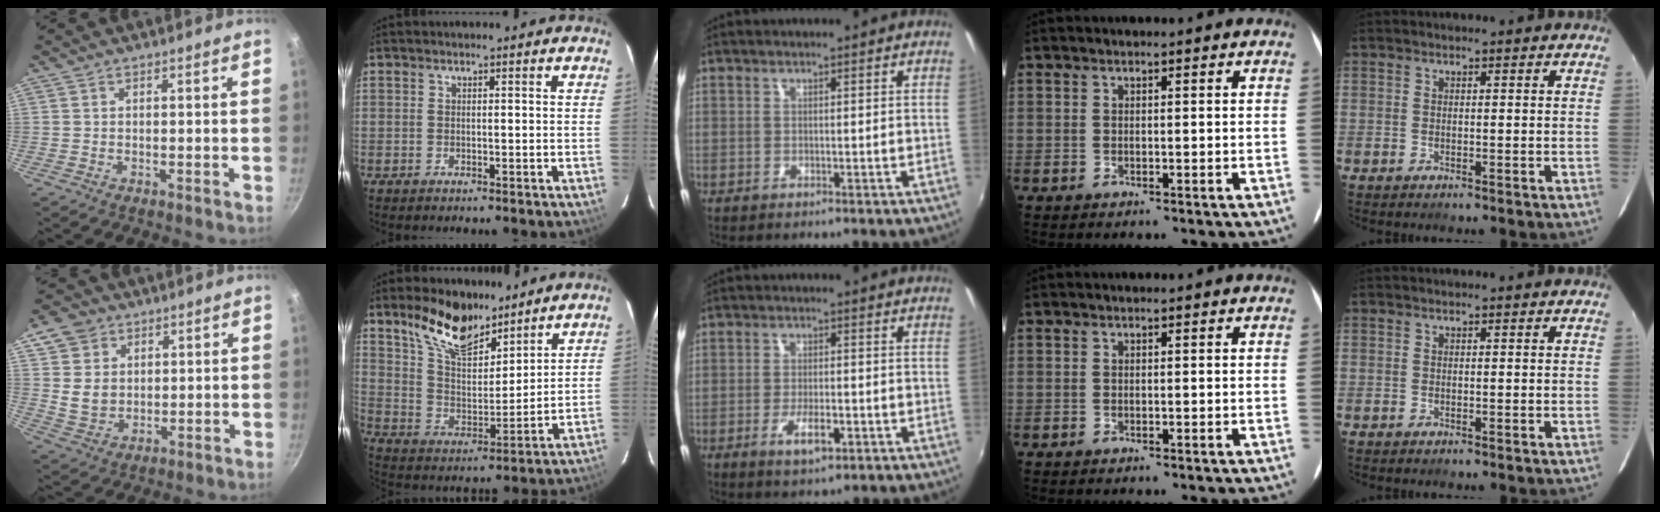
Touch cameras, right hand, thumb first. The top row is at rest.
{"thumb": {"total": 8.5, "force": [3.3, 7.1, 3.3], "torque": [-0.026, -0.015, 0.065]}, "index": {"total": 13.7, "force": [10.2, 5.7, 7.2], "torque": [-0.134, 0.007, 0.191]}, "middle": {"total": 5.2, "force": [-2.4, 1.7, 4.3], "torque": [-0.091, -0.007, -0.039]}}